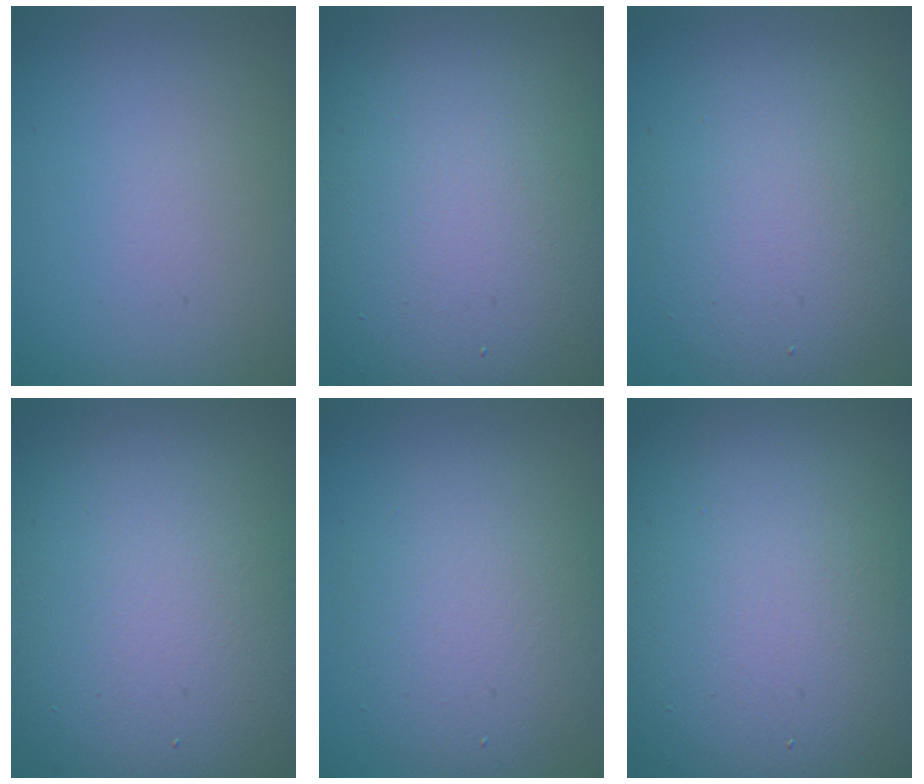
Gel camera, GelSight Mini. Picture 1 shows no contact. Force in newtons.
{"total": 16.5, "press": 16.4, "slide": 1.0}
{"total": 6.5, "press": 6.5, "slide": 0.6}
{"total": 13.9, "press": 13.9, "slide": 0.7}
{"total": 5.3, "press": 5.3, "slide": 0.4}
{"total": 17.3, "press": 17.3, "slide": 1.2}